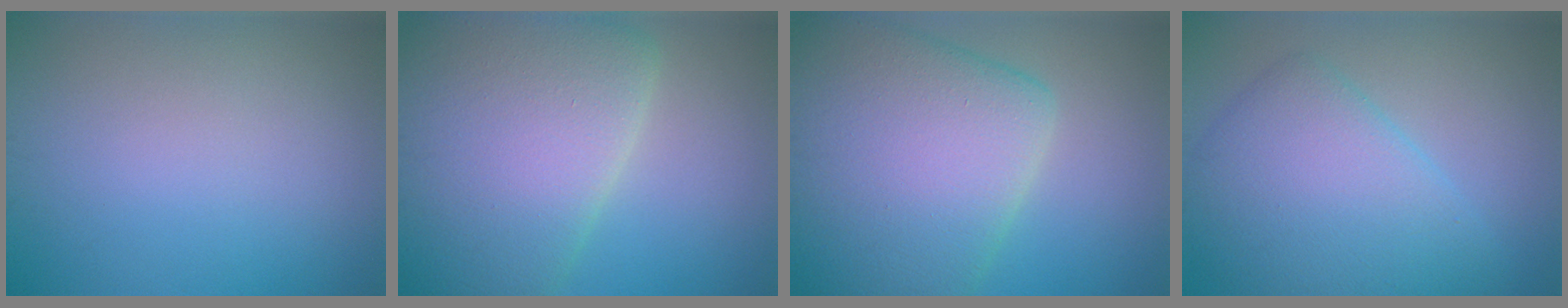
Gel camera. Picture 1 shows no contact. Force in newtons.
{"total": 12.8, "press": 12.8, "slide": 0.4}
{"total": 13.0, "press": 13.0, "slide": 0.5}
{"total": 7.8, "press": 7.8, "slide": 0.2}